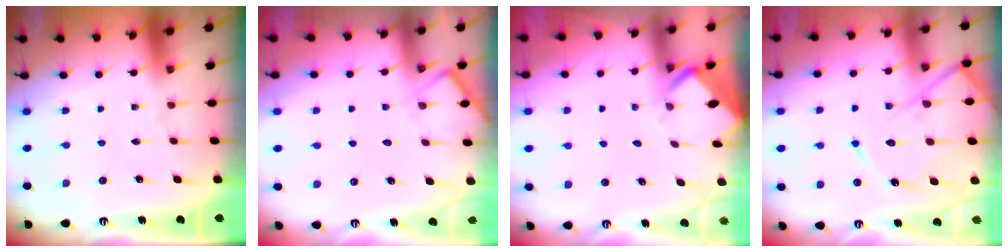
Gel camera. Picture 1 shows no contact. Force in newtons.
{"total": 6.8, "press": 6.8, "slide": 0.5}
{"total": 3.9, "press": 3.9, "slide": 0.3}
{"total": 12.4, "press": 12.3, "slide": 1.3}